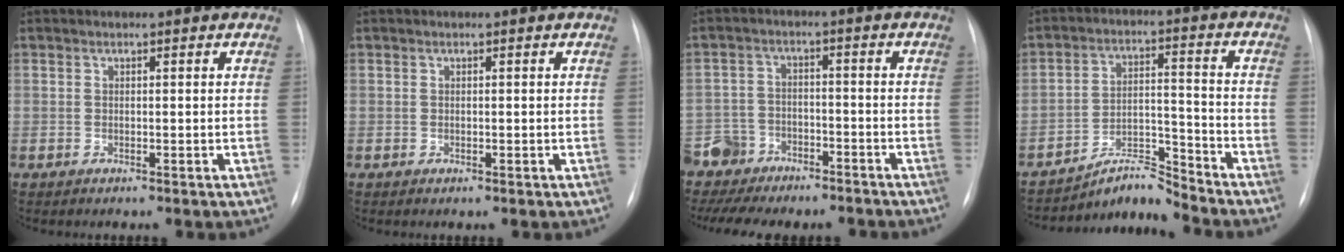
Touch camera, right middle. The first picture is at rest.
{"total": 0.0}
{"total": 10.0, "force": [-8.8, 4.3, 2.0], "torque": [-0.044, 0.012, -0.140]}
{"total": 6.5, "force": [-6.5, -0.5, 0.1], "torque": [-0.007, 0.022, -0.110]}